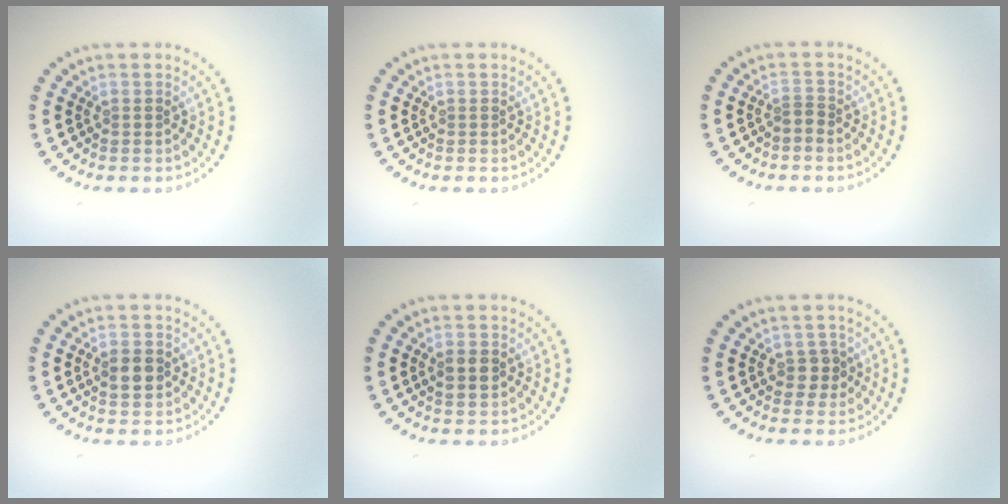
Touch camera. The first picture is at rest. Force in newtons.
{"total": 0.0}
{"total": 0.8, "press": 0.5, "slide": 0.6}
{"total": 2.8, "press": 2.8, "slide": 0.1}
{"total": 1.7, "press": 1.7, "slide": 0.1}
{"total": 1.6, "press": 1.4, "slide": 0.7}